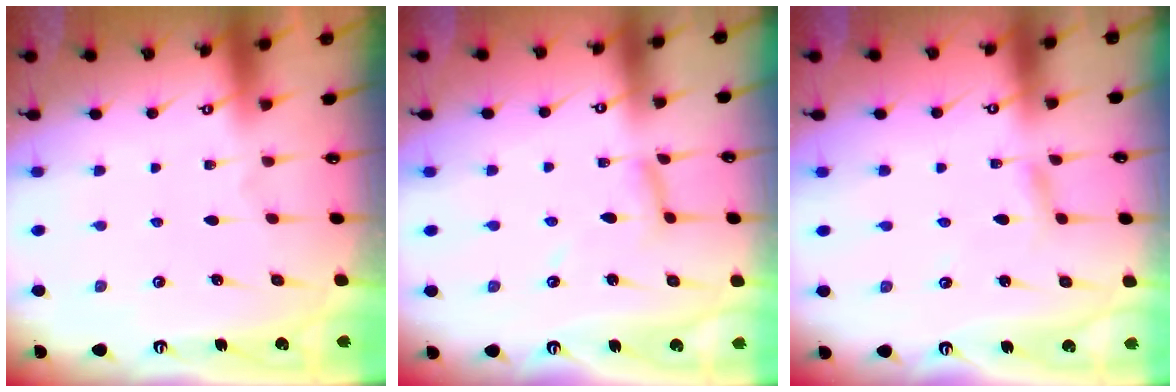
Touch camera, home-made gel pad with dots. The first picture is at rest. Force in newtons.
{"total": 5.1, "press": 5.1, "slide": 0.4}
{"total": 2.3, "press": 2.3, "slide": 0.3}